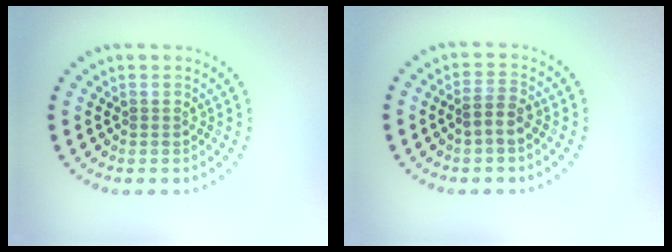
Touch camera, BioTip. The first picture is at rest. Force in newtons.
{"total": 2.0, "press": 1.9, "slide": 0.6}